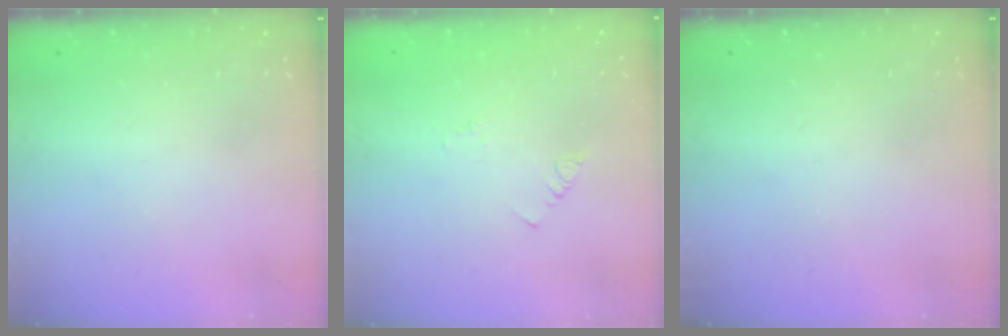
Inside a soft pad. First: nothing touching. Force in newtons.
{"total": 2.5, "press": 2.5, "slide": 0.4}
{"total": 0.0}